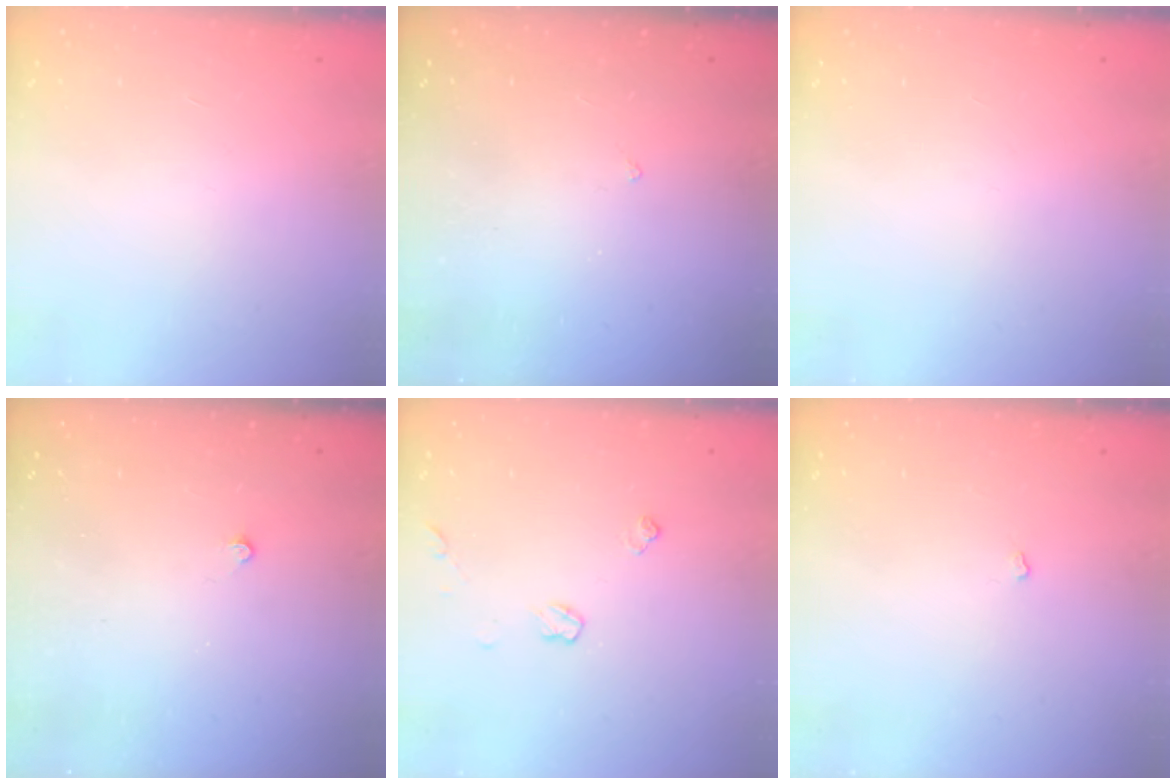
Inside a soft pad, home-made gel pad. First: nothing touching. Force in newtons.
{"total": 2.0, "press": 1.9, "slide": 0.3}
{"total": 0.0}
{"total": 2.0, "press": 1.9, "slide": 0.3}
{"total": 5.5, "press": 5.4, "slide": 0.7}
{"total": 1.8, "press": 1.8, "slide": 0.4}